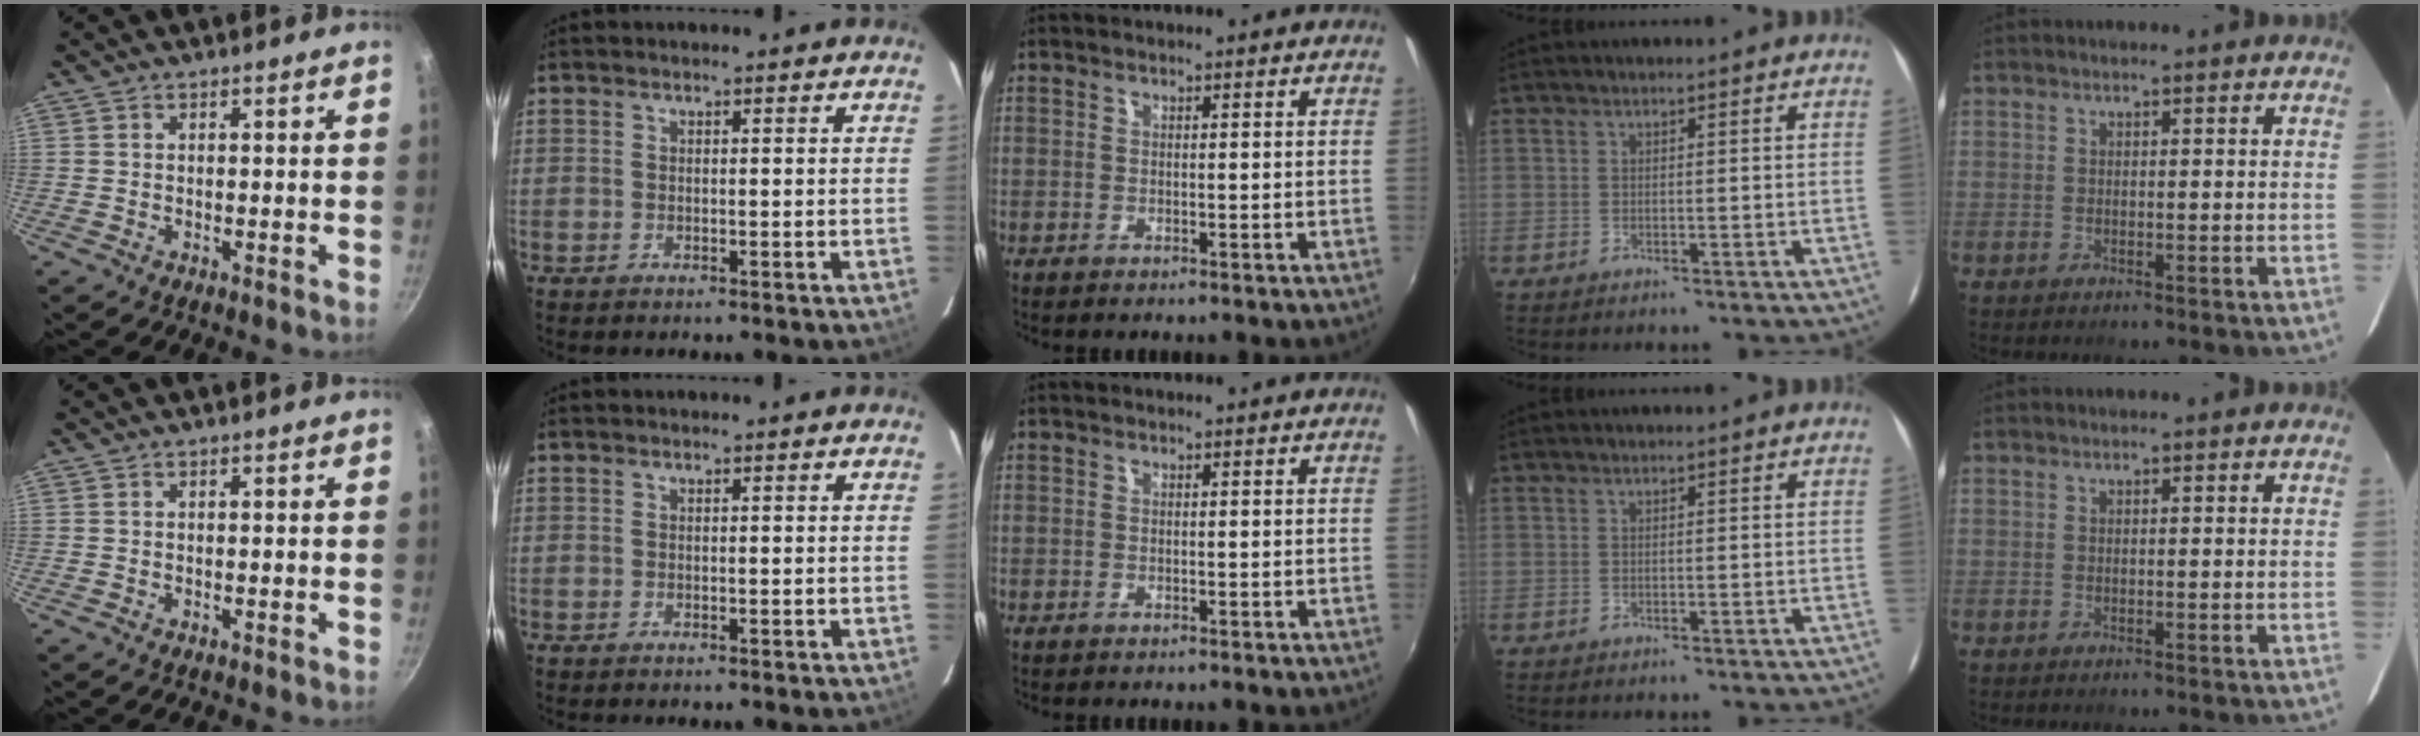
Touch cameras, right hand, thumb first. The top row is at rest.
{}